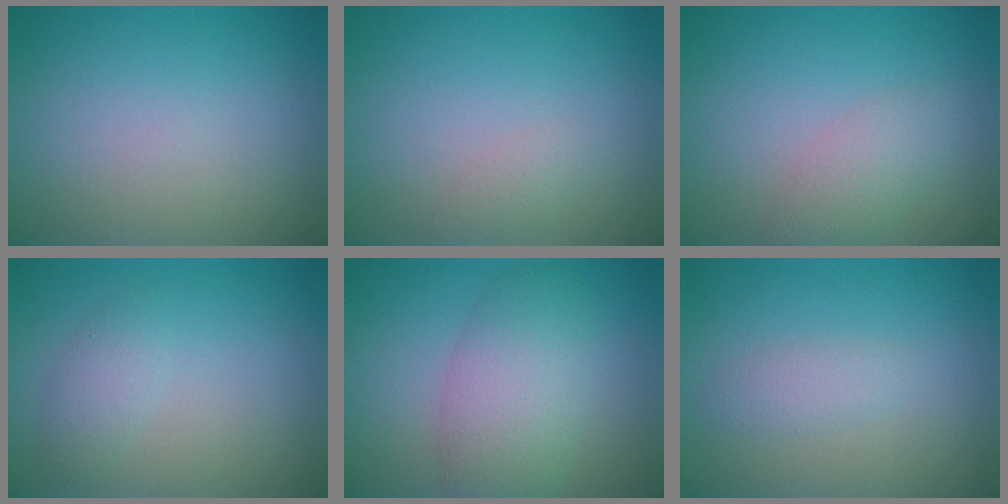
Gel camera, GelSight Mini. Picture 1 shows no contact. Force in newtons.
{"total": 1.0, "press": 1.0, "slide": 0.0}
{"total": 2.4, "press": 2.4, "slide": 0.2}
{"total": 1.7, "press": 1.7, "slide": 0.1}
{"total": 5.5, "press": 5.4, "slide": 0.3}
{"total": 1.5, "press": 1.5, "slide": 0.0}